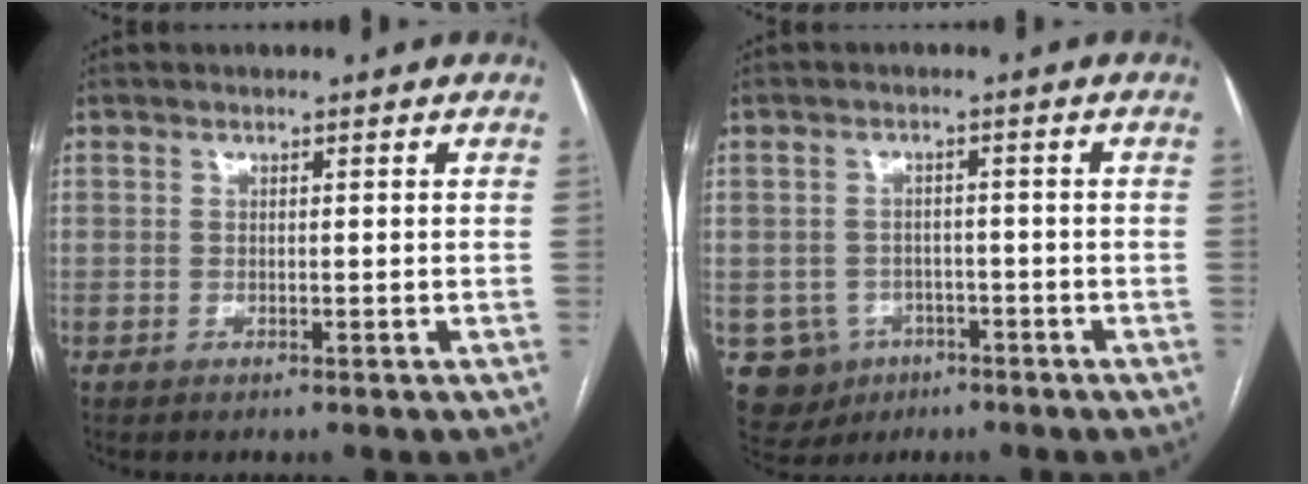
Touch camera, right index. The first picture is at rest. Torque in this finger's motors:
{"motor_torque": [-0.15, 0.05, -0.47, -0.11]}